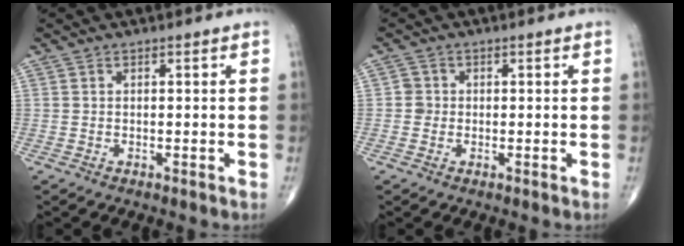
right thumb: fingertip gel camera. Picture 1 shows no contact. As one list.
[{"total": 1.7, "force": [-0.2, 1.6, 0.3], "torque": [0.007, 0.006, -0.006]}]